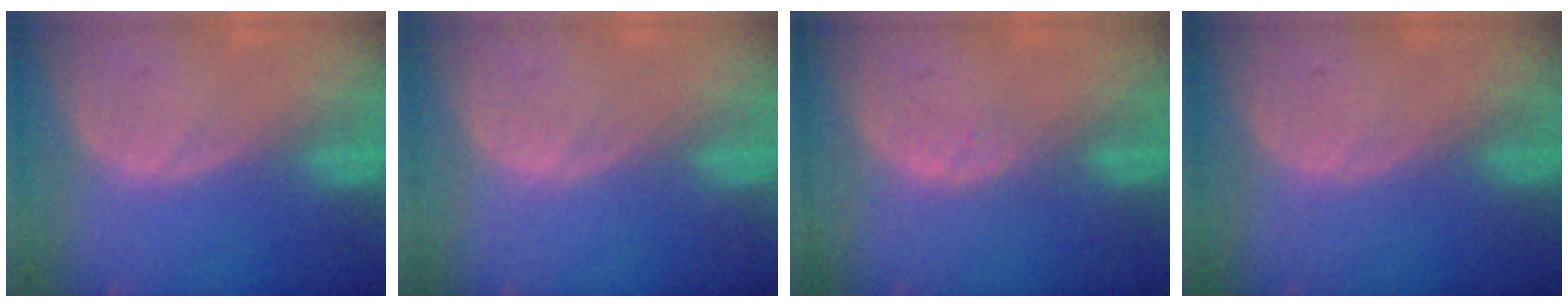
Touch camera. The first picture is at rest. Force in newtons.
{"total": 0.0}
{"total": 1.0, "press": 1.0, "slide": 0.2}
{"total": 0.0}